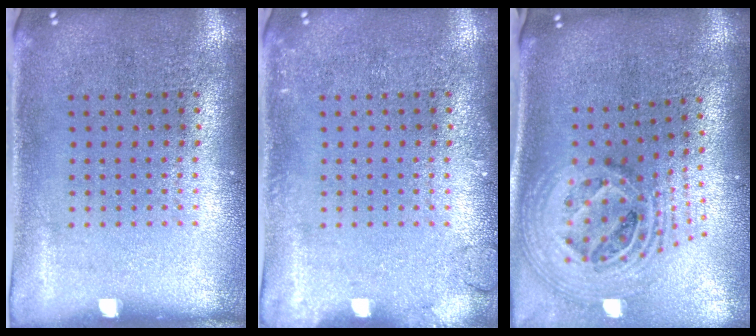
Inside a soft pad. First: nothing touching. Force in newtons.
{"total": 1.2, "press": 1.1, "slide": 0.2}
{"total": 2.6, "press": 1.9, "slide": 1.9}